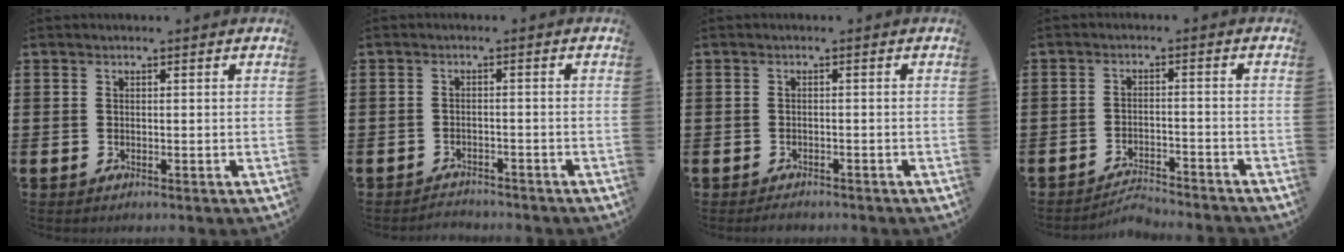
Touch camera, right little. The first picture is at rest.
{"total": 1.7, "force": [-1.7, 0.1, -0.2], "torque": [-0.002, 0.004, -0.038]}
{"total": 0.9, "force": [-0.9, 0.1, 0.1], "torque": [-0.004, -0.001, -0.019]}
{"total": 2.9, "force": [-2.9, 0.0, 0.1], "torque": [-0.006, 0.003, -0.061]}